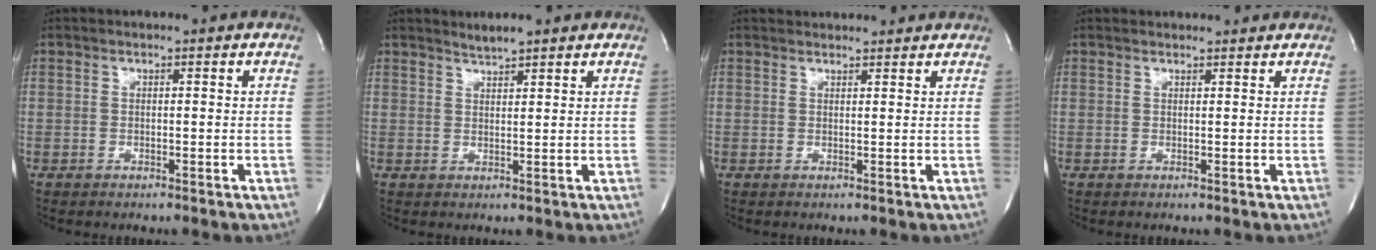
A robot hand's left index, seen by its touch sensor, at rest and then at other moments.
{"total": 2.2, "force": [2.1, 0.1, 0.8], "torque": [-0.019, 0.004, 0.037]}
{"total": 4.7, "force": [4.6, 0.8, 0.5], "torque": [-0.007, 0.026, 0.056]}
{"total": 4.3, "force": [4.2, 0.8, 0.6], "torque": [-0.008, 0.023, 0.048]}